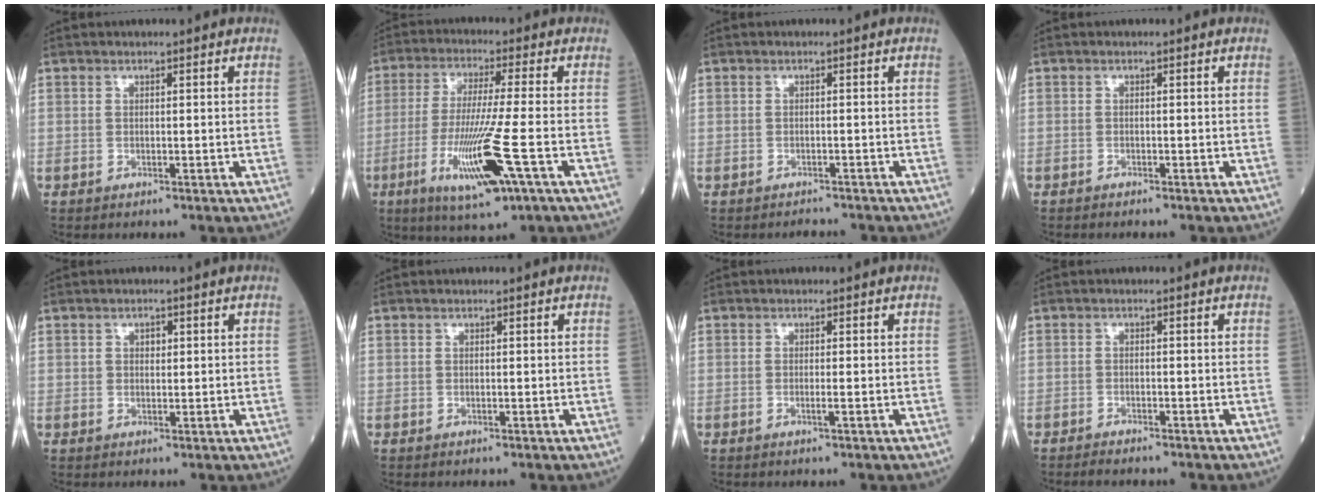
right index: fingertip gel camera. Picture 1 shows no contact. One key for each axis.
{"total": 12.7, "fx": -4.8, "fy": 0.0, "fz": 11.8, "tx": -0.240, "ty": -0.030, "tz": -0.084}
{"total": 1.6, "fx": -1.5, "fy": 0.3, "fz": -0.1, "tx": 0.002, "ty": -0.003, "tz": -0.020}
{"total": 1.0, "fx": -1.0, "fy": 0.1, "fz": 0.4, "tx": -0.006, "ty": 0.000, "tz": -0.013}
{"total": 1.4, "fx": 0.5, "fy": 1.0, "fz": 0.9, "tx": -0.012, "ty": -0.002, "tz": 0.007}
{"total": 0.0}
{"total": 0.9, "fx": -0.4, "fy": -0.2, "fz": 0.8, "tx": -0.017, "ty": -0.002, "tz": -0.006}
{"total": 2.3, "fx": -2.1, "fy": 0.4, "fz": 0.9, "tx": -0.017, "ty": -0.004, "tz": -0.031}